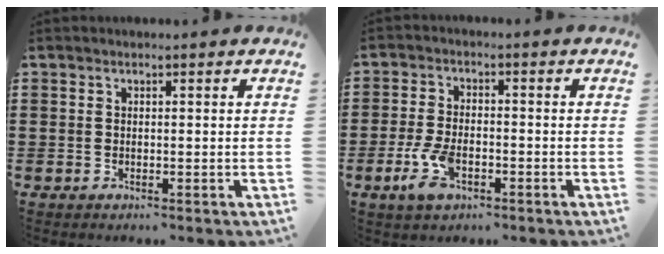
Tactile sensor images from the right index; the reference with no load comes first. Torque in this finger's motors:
{"motor_torque": [1.01, 0.26, 0.24, 0.16]}